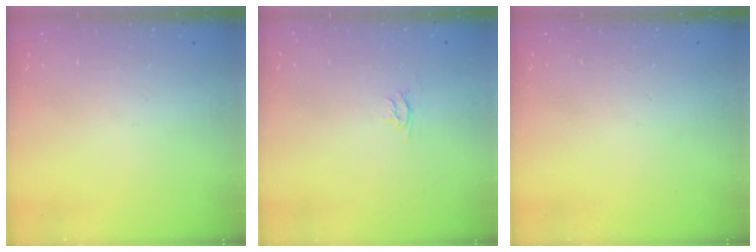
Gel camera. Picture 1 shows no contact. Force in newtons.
{"total": 2.4, "press": 2.4, "slide": 0.3}
{"total": 0.0}